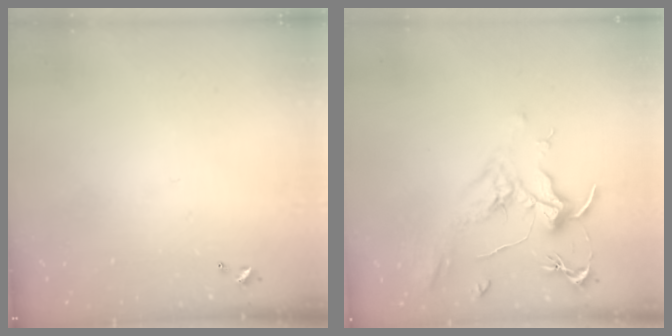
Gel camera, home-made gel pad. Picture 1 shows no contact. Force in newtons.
{"total": 2.1, "press": 2.0, "slide": 0.8}